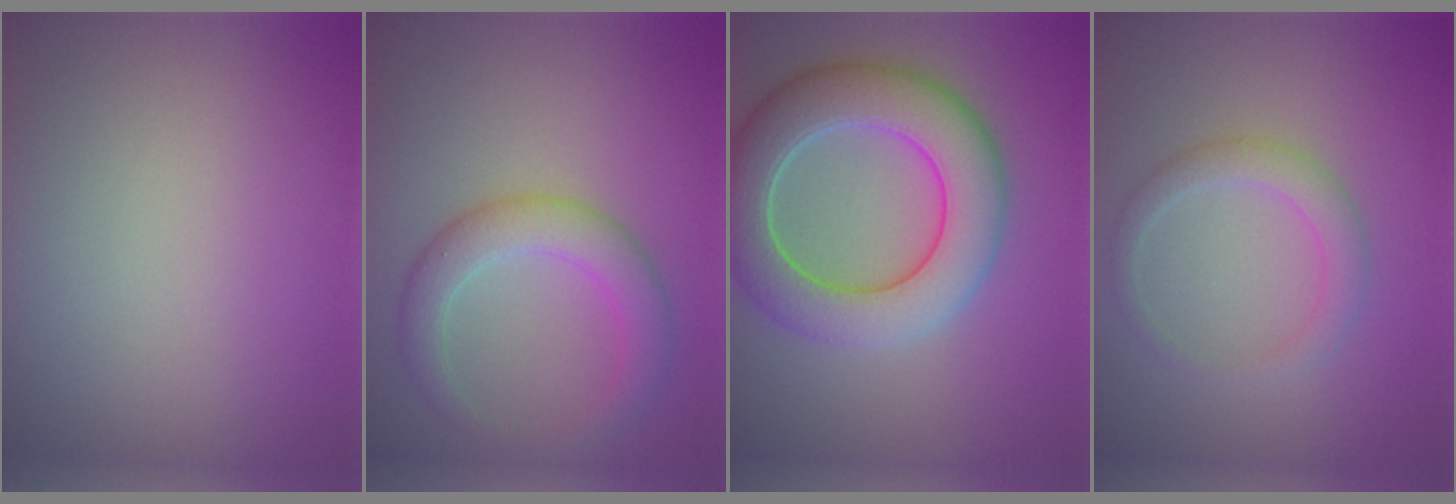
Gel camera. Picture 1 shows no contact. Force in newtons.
{"total": 3.9, "press": 3.9, "slide": 0.0}
{"total": 8.6, "press": 8.6, "slide": 0.7}
{"total": 2.3, "press": 2.3, "slide": 0.3}